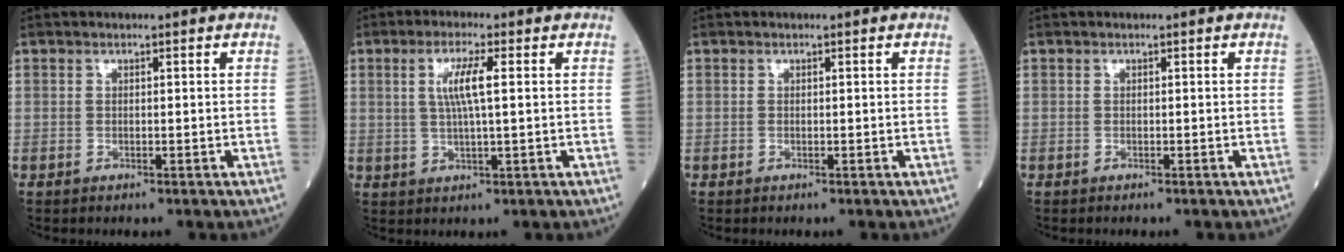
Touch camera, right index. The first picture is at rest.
{"total": 5.0, "force": [1.2, 0.2, 4.9], "torque": [-0.098, 0.003, 0.027]}
{"total": 0.0}
{"total": 0.0}